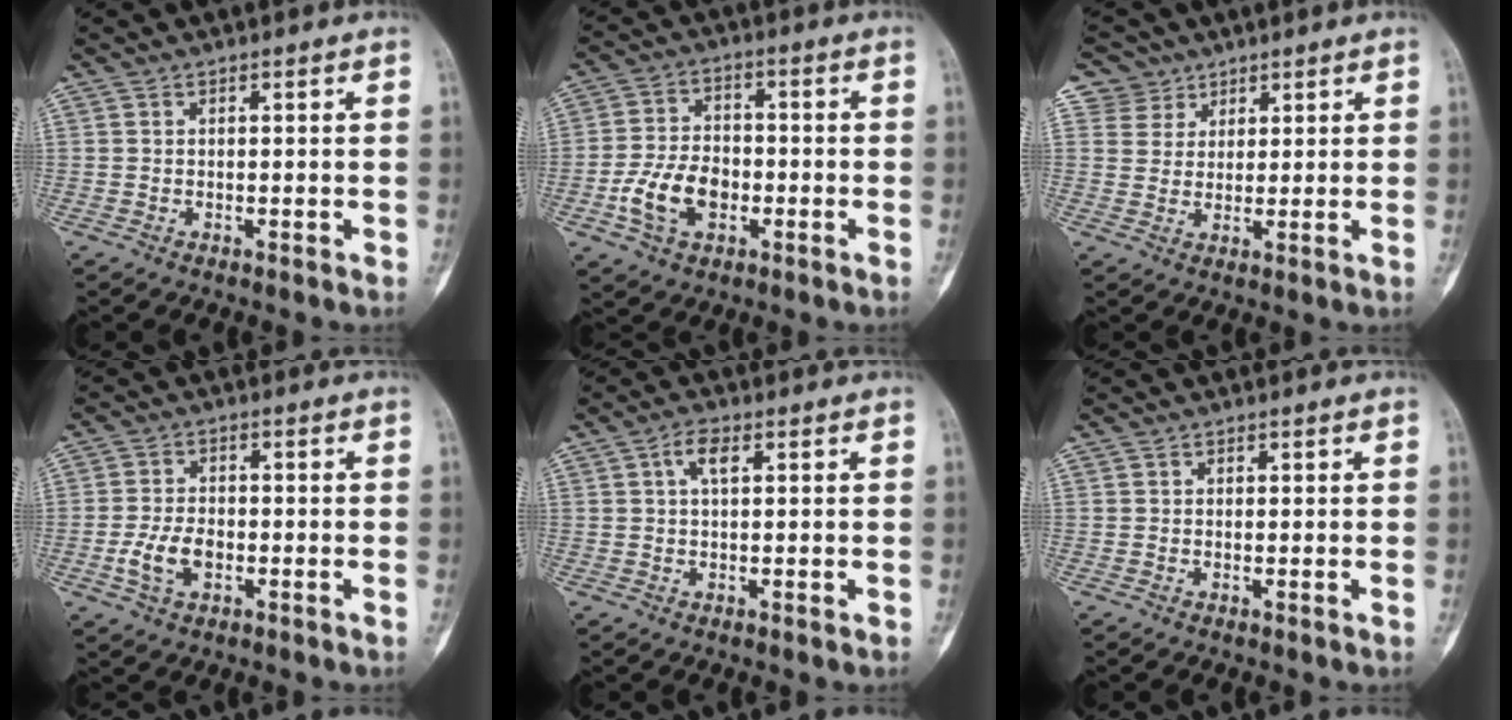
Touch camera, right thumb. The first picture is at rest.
{"total": 10.0, "force": [-3.1, 6.5, 6.9], "torque": [-0.125, 0.022, -0.056]}
{"total": 5.2, "force": [3.1, 4.2, -0.6], "torque": [0.039, -0.013, 0.054]}
{"total": 5.8, "force": [-1.7, 3.5, 4.3], "torque": [-0.089, 0.011, -0.032]}
{"total": 3.4, "force": [1.1, 1.6, 2.7], "torque": [-0.052, 0.006, 0.017]}
{"total": 0.0}